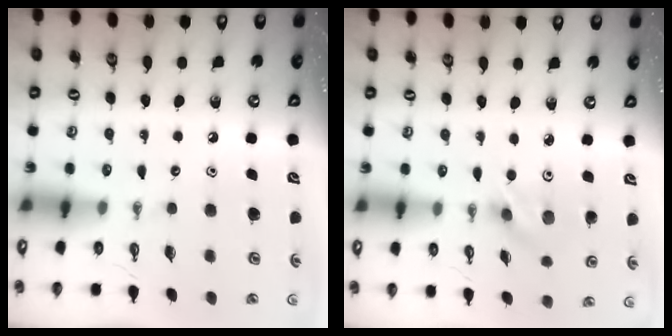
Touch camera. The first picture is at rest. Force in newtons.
{"total": 2.9, "press": 2.8, "slide": 0.8}